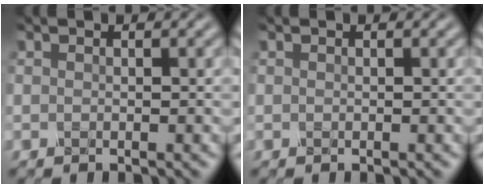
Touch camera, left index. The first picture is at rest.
{"total": 0.0}